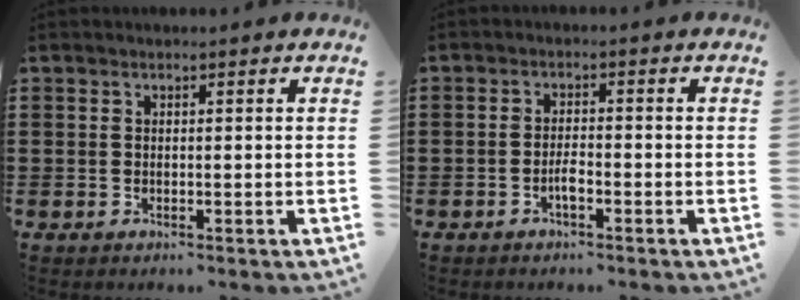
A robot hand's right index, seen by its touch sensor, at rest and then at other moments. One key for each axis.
{"total": 2.3, "fx": -1.2, "fy": 0.6, "fz": 1.8, "tx": -0.042, "ty": 0.001, "tz": -0.025}